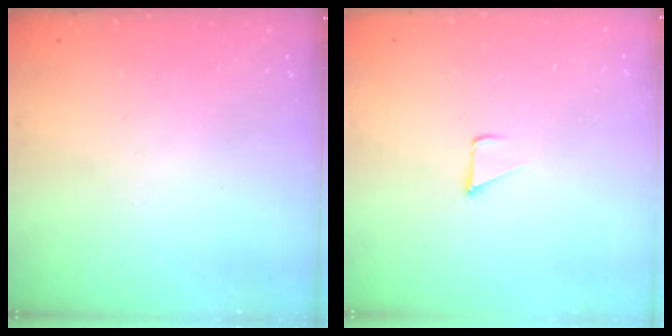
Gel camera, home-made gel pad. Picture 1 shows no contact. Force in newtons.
{"total": 1.8, "press": 1.7, "slide": 0.1}